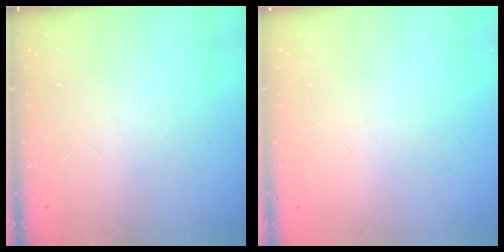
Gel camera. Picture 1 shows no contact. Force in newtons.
{"total": 2.2, "press": 2.2, "slide": 0.1}